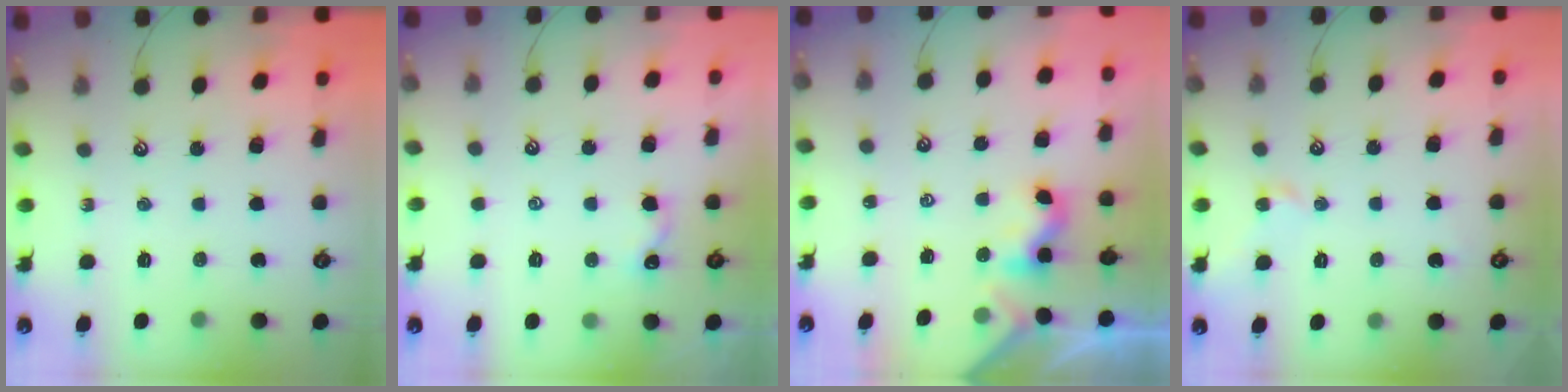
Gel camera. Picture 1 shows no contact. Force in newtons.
{"total": 2.3, "press": 2.2, "slide": 0.3}
{"total": 2.3, "press": 2.3, "slide": 0.0}
{"total": 1.3, "press": 1.3, "slide": 0.1}